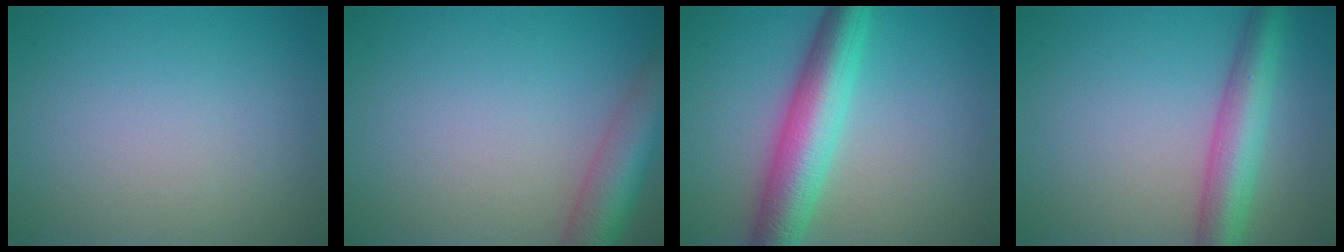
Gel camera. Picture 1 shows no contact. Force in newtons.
{"total": 6.0, "press": 6.0, "slide": 0.3}
{"total": 7.1, "press": 7.1, "slide": 0.1}
{"total": 5.6, "press": 5.6, "slide": 0.2}